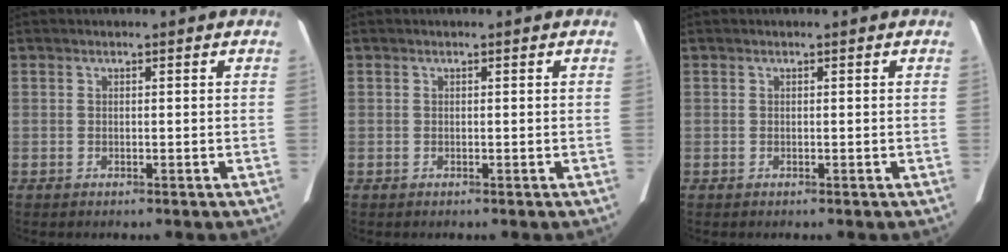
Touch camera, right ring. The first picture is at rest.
{"total": 0.0}
{"total": 0.0}